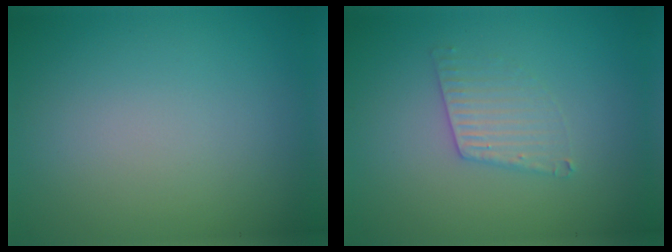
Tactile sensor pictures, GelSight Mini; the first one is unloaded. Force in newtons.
{"total": 2.1, "press": 2.1, "slide": 0.3}